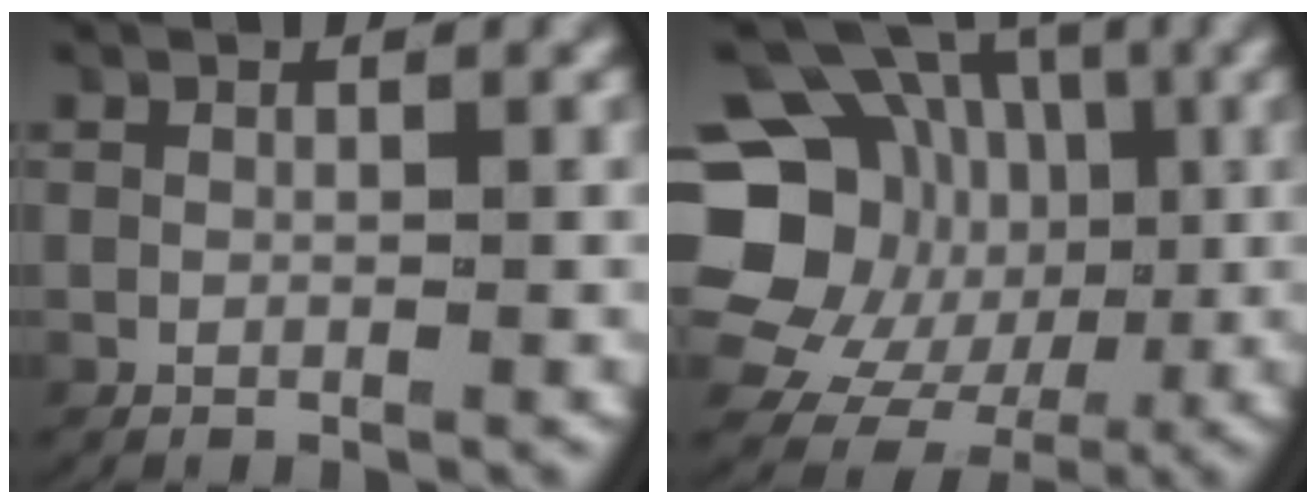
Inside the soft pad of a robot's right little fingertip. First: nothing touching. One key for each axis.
{"total": 15.8, "fx": 0.4, "fy": 14.0, "fz": 7.2, "tx": -0.152, "ty": -0.045, "tz": 0.012}